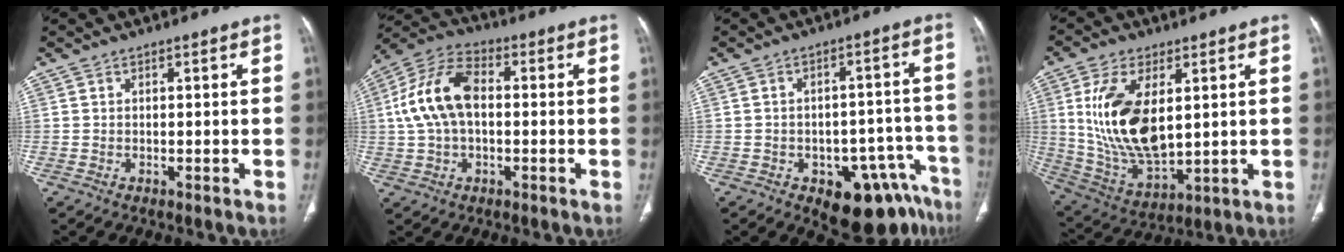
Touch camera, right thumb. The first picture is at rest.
{"total": 12.8, "force": [0.8, 7.8, 10.1], "torque": [-0.201, 0.033, 0.007]}
{"total": 14.0, "force": [-8.4, 7.2, 8.5], "torque": [-0.052, 0.070, -0.105]}
{"total": 17.3, "force": [3.6, 8.9, 14.4], "torque": [-0.272, -0.022, 0.083]}